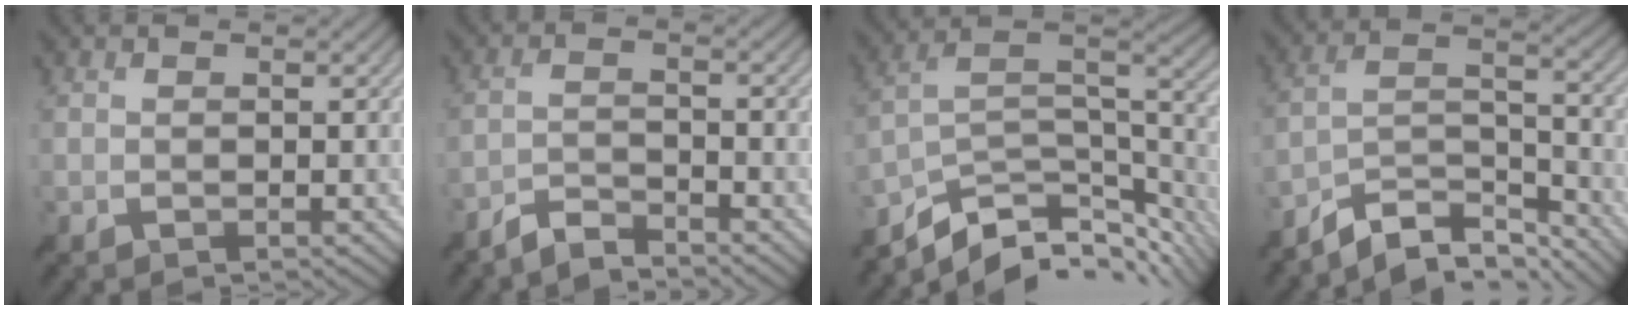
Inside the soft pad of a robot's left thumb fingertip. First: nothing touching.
{"total": 3.5, "force": [-3.3, 0.5, 1.0], "torque": [-0.019, -0.002, -0.073]}
{"total": 11.5, "force": [-7.6, 4.7, 7.3], "torque": [-0.150, -0.006, -0.120]}
{"total": 8.7, "force": [-7.3, 2.8, 3.8], "torque": [-0.067, 0.001, -0.143]}